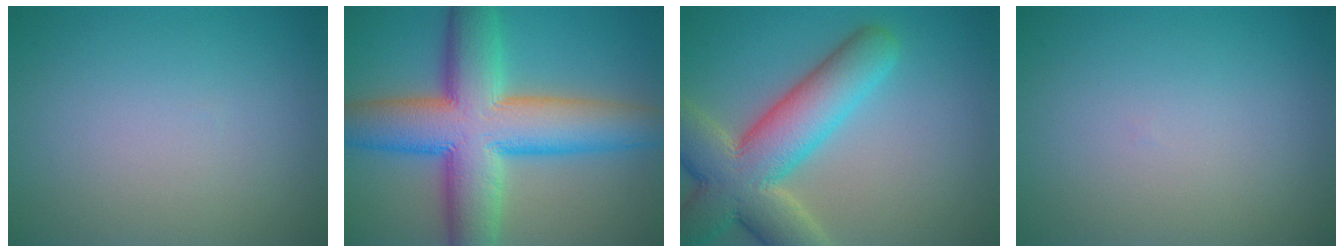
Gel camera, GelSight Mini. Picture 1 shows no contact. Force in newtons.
{"total": 13.0, "press": 12.9, "slide": 0.7}
{"total": 9.9, "press": 9.9, "slide": 0.8}
{"total": 0.0}